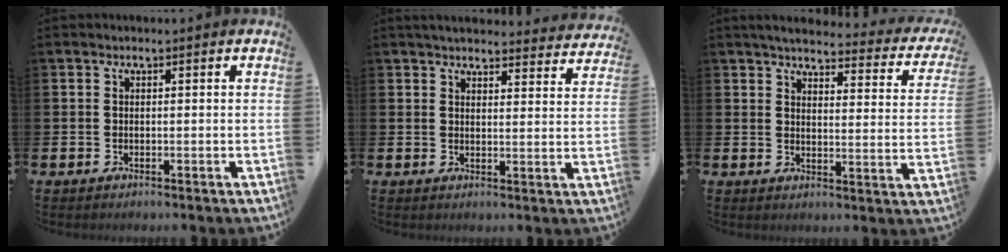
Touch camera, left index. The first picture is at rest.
{"total": 4.5, "force": [4.4, 0.6, 0.7], "torque": [-0.017, -0.027, 0.077]}
{"total": 3.8, "force": [3.4, 0.8, 1.5], "torque": [-0.044, -0.028, 0.051]}